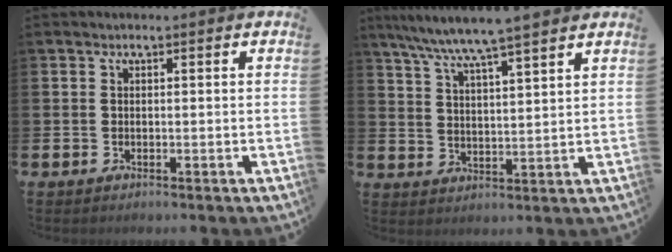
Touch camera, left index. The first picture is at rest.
{"total": 7.1, "force": [6.6, -0.5, 2.5], "torque": [-0.074, -0.032, 0.116]}